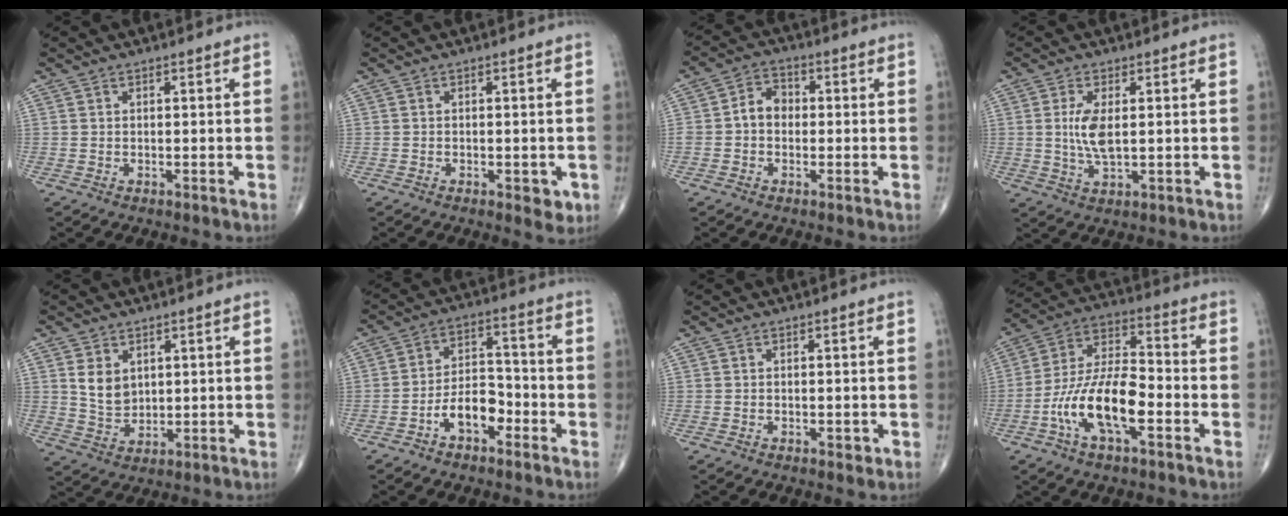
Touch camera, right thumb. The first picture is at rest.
{"total": 2.9, "force": [-1.0, 1.4, 2.3], "torque": [-0.019, -0.004, -0.011]}
{"total": 5.2, "force": [-0.4, 4.1, 3.1], "torque": [-0.038, 0.021, -0.018]}
{"total": 5.8, "force": [0.6, 2.3, 5.3], "torque": [-0.111, -0.009, 0.014]}
{"total": 5.6, "force": [1.9, 4.1, 3.4], "torque": [-0.046, -0.019, 0.045]}
{"total": 8.0, "force": [-4.0, 4.5, 5.2], "torque": [-0.070, 0.040, -0.076]}
{"total": 1.1, "force": [-0.5, 0.6, 0.8], "torque": [-0.010, -0.003, -0.007]}
{"total": 15.3, "force": [-5.4, 6.3, 12.9], "torque": [-0.243, 0.040, -0.102]}